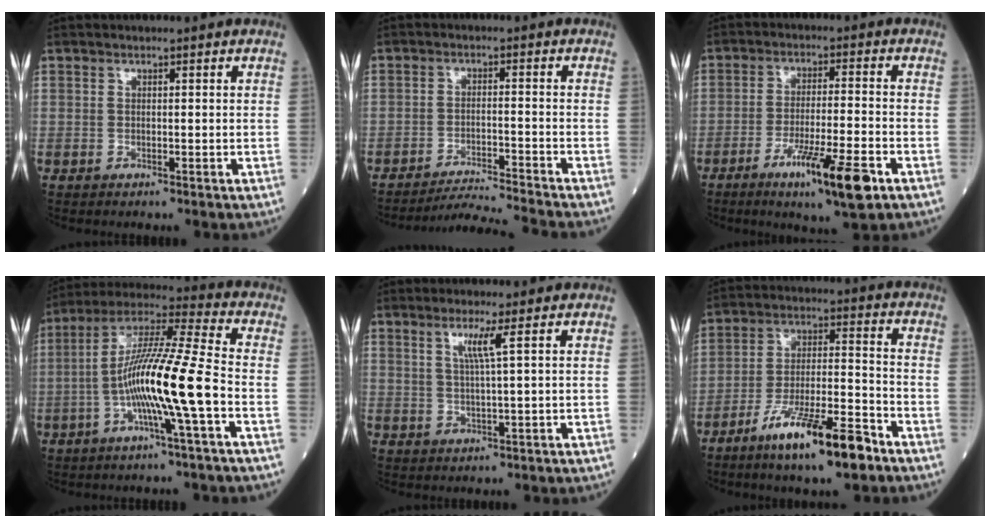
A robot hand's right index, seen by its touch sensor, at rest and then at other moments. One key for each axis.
{"total": 8.0, "fx": -7.4, "fy": -3.0, "fz": 0.7, "tx": -0.010, "ty": -0.009, "tz": -0.129}
{"total": 10.9, "fx": -5.9, "fy": 0.4, "fz": 9.1, "tx": -0.153, "ty": -0.022, "tz": -0.096}
{"total": 14.3, "fx": -3.7, "fy": -0.7, "fz": 13.8, "tx": -0.259, "ty": 0.009, "tz": -0.078}
{"total": 3.4, "fx": 1.4, "fy": -0.9, "fz": 2.9, "tx": -0.060, "ty": -0.004, "tz": 0.029}
{"total": 13.4, "fx": -8.7, "fy": 1.7, "fz": 10.0, "tx": -0.178, "ty": -0.017, "tz": -0.152}